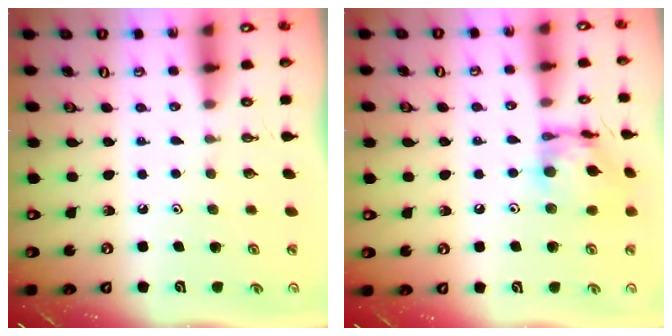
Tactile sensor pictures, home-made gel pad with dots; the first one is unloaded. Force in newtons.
{"total": 13.4, "press": 13.4, "slide": 1.3}